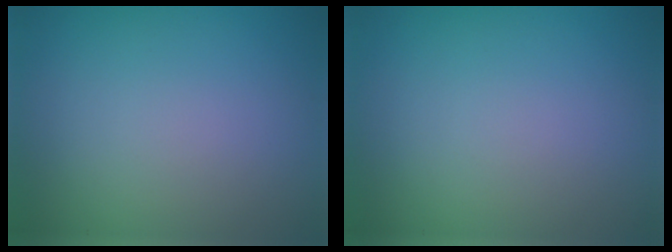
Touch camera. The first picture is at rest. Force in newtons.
{"total": 0.0}